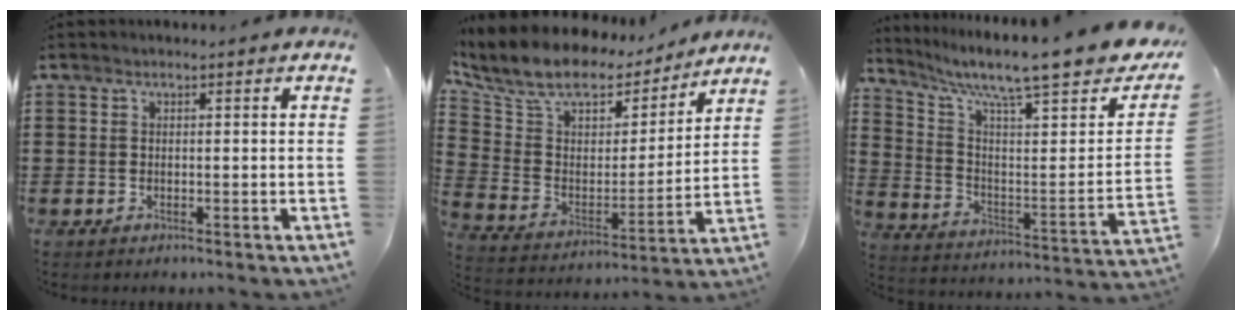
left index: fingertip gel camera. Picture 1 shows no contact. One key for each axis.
{"total": 10.3, "fx": 8.2, "fy": 4.5, "fz": 4.3, "tx": -0.116, "ty": -0.047, "tz": 0.143}
{"total": 10.5, "fx": 8.4, "fy": 1.1, "fz": 6.2, "tx": -0.130, "ty": -0.063, "tz": 0.131}